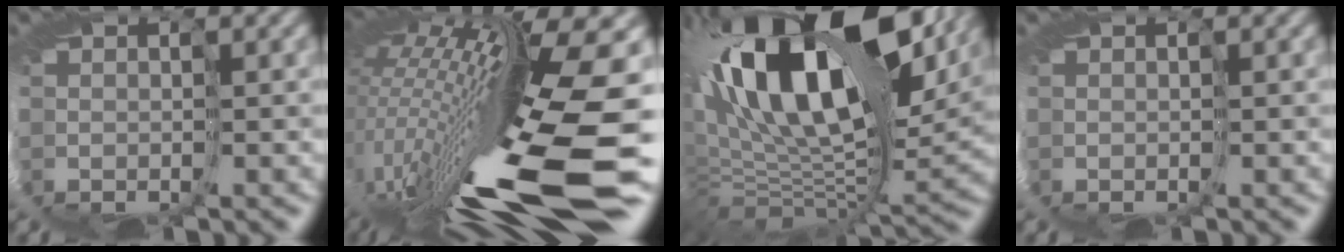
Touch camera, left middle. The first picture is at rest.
{"total": 16.6, "force": [-3.4, 2.1, 16.1], "torque": [-0.302, -0.040, -0.049]}
{"total": 17.1, "force": [7.6, 8.7, 12.6], "torque": [-0.243, 0.008, 0.139]}
{"total": 0.0}